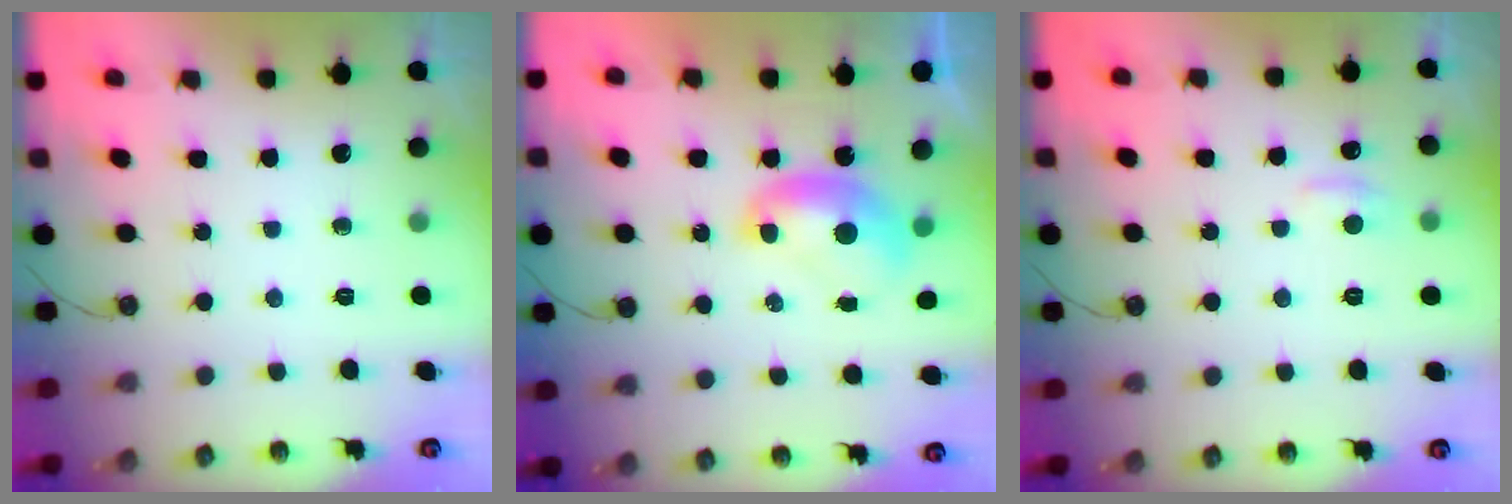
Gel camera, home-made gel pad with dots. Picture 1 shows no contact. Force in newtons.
{"total": 1.6, "press": 1.6, "slide": 0.2}
{"total": 1.1, "press": 0.8, "slide": 0.7}